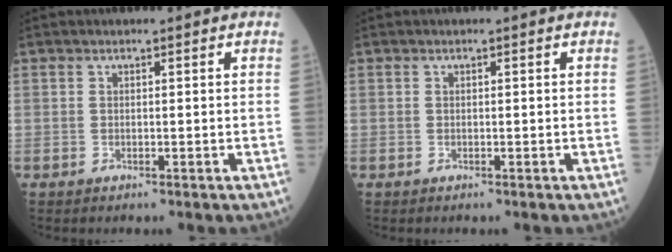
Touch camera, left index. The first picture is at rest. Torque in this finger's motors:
{"motor_torque": [0.02, 0.00, -0.01, 0.00]}